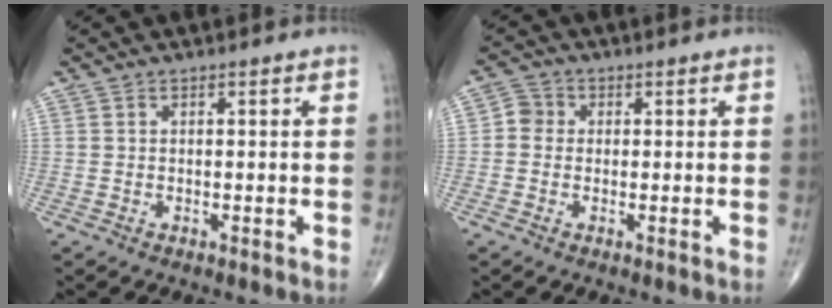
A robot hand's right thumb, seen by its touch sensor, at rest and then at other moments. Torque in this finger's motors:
{"motor_torque": [-0.23, 0.29, 0.12, -0.08, 0.00]}